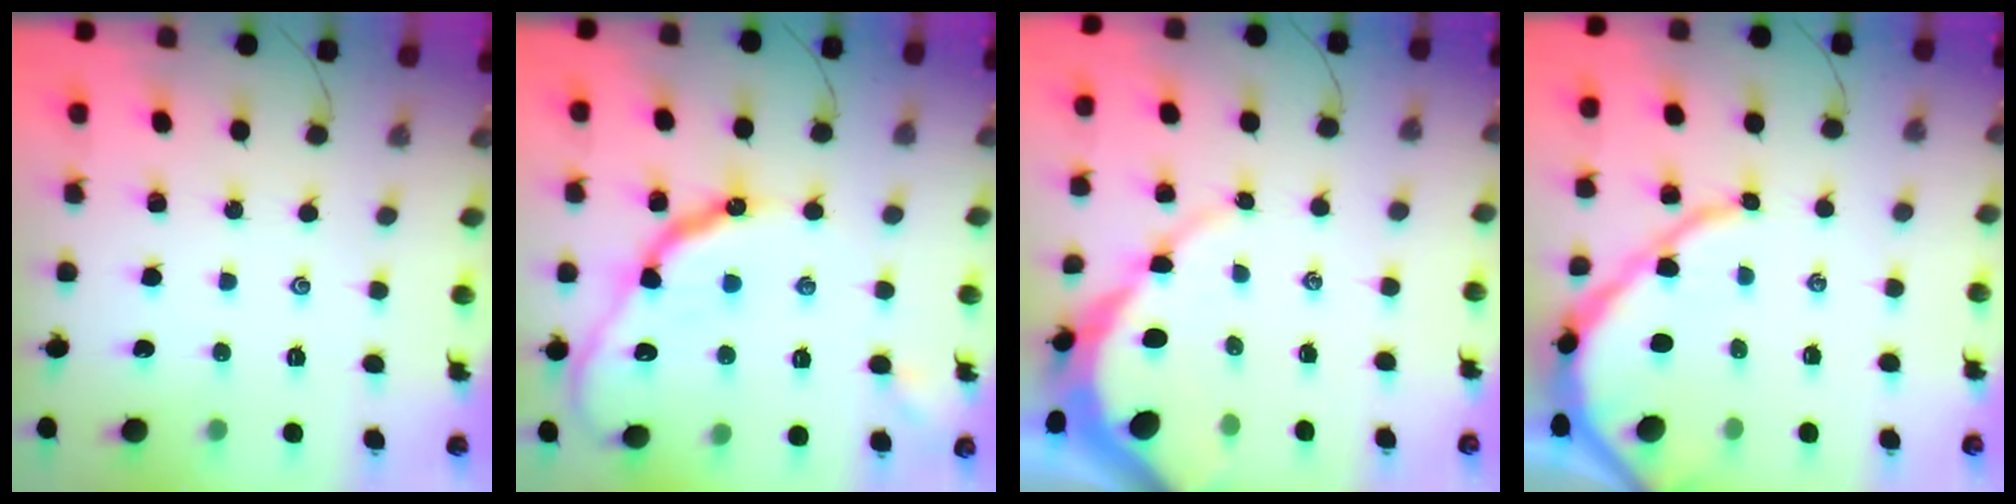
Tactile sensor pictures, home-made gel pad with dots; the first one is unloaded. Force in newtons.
{"total": 16.3, "press": 16.3, "slide": 1.3}
{"total": 8.6, "press": 8.6, "slide": 0.8}
{"total": 9.1, "press": 9.0, "slide": 0.7}